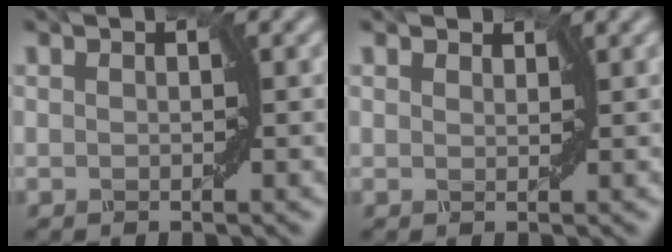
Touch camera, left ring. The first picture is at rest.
{"total": 0.9, "force": [0.9, 0.2, 0.0], "torque": [-0.005, 0.001, 0.014]}